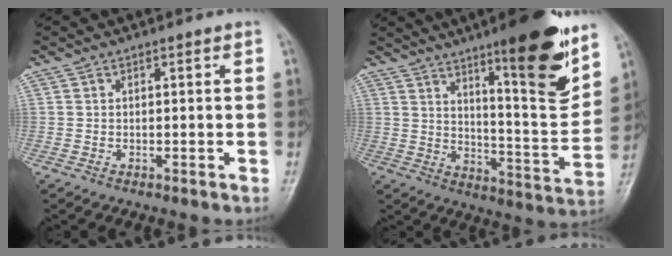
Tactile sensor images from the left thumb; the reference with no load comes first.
{"total": 18.3, "force": [11.2, 3.4, 14.1], "torque": [-0.170, -0.074, 0.175]}